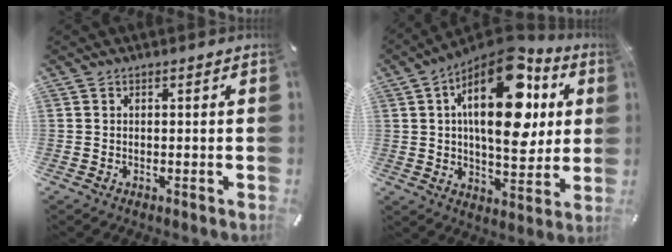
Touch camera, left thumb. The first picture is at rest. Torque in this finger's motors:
{"motor_torque": [2.61, 2.39, 1.60, -1.17, 0.75]}